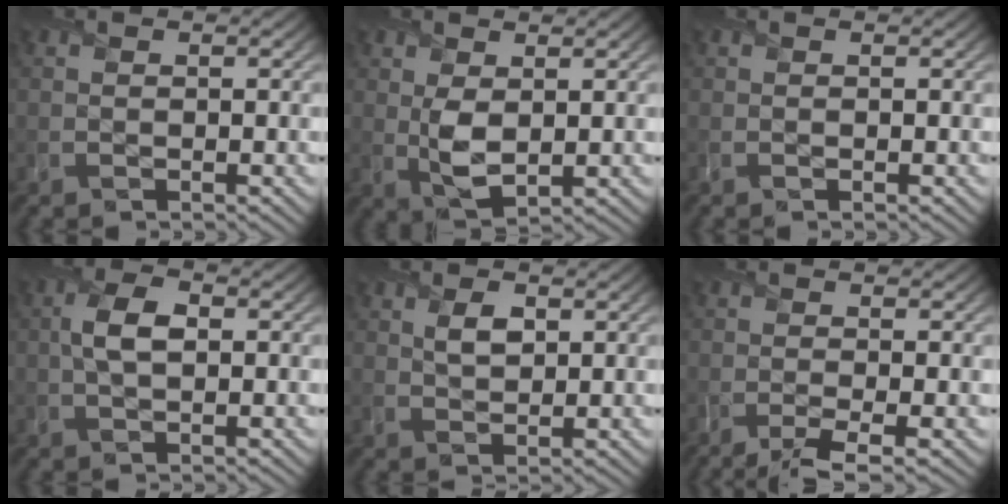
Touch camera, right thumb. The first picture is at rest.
{"total": 3.9, "force": [0.6, 2.4, 3.1], "torque": [-0.067, -0.006, 0.017]}
{"total": 0.0}
{"total": 4.1, "force": [0.4, 2.2, 3.5], "torque": [-0.077, 0.004, 0.003]}
{"total": 2.7, "force": [1.1, 1.6, 1.9], "torque": [-0.040, -0.002, 0.021]}
{"total": 3.2, "force": [-2.1, 0.5, 2.4], "torque": [-0.036, -0.001, -0.048]}